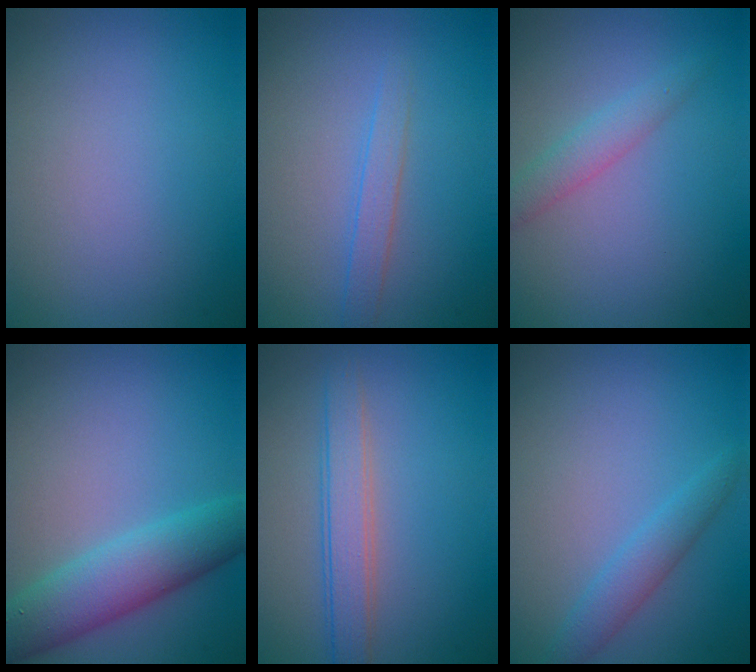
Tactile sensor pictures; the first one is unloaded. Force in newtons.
{"total": 1.5, "press": 1.5, "slide": 0.1}
{"total": 1.9, "press": 1.9, "slide": 0.0}
{"total": 5.3, "press": 5.3, "slide": 0.2}
{"total": 2.9, "press": 2.9, "slide": 0.1}
{"total": 2.2, "press": 2.2, "slide": 0.1}